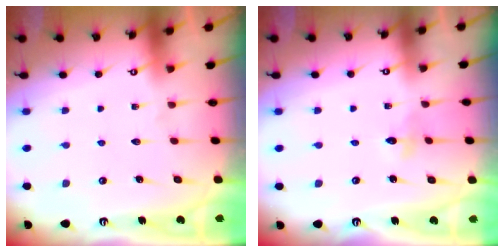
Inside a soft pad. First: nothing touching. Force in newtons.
{"total": 2.6, "press": 2.6, "slide": 0.3}